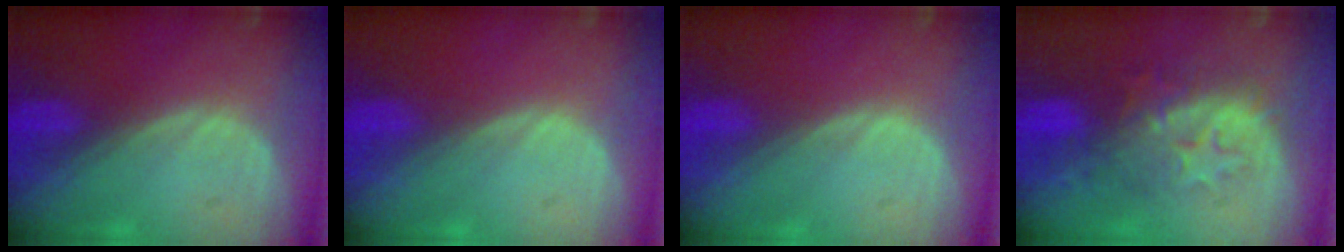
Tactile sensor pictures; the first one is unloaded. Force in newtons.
{"total": 0.0}
{"total": 0.0}
{"total": 8.3, "press": 8.2, "slide": 1.0}